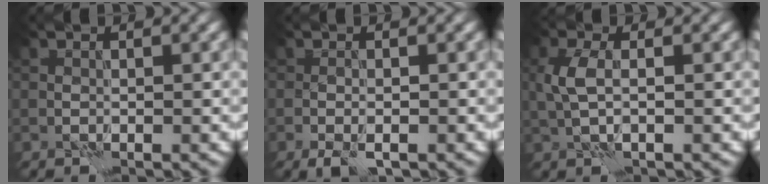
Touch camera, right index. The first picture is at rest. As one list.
[{"total": 2.3, "force": [-1.3, 0.9, 1.7], "torque": [-0.035, -0.004, -0.023]}, {"total": 2.5, "force": [0.2, 1.0, 2.3], "torque": [-0.056, 0.003, 0.003]}]